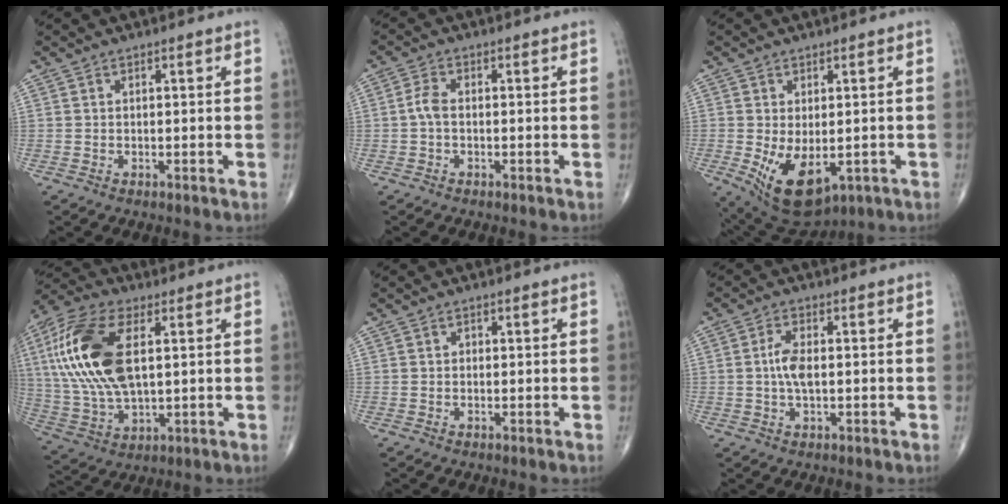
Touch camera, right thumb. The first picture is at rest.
{"total": 2.6, "force": [-0.4, 1.4, 2.2], "torque": [-0.047, 0.006, -0.014]}
{"total": 10.7, "force": [-2.4, 5.9, 8.6], "torque": [-0.137, -0.013, -0.017]}
{"total": 20.5, "force": [4.2, 10.1, 17.3], "torque": [-0.374, -0.002, 0.077]}
{"total": 0.5, "force": [0.0, 0.5, 0.2], "torque": [0.000, 0.002, -0.001]}
{"total": 4.5, "force": [0.0, 2.0, 4.1], "torque": [-0.089, 0.005, -0.002]}